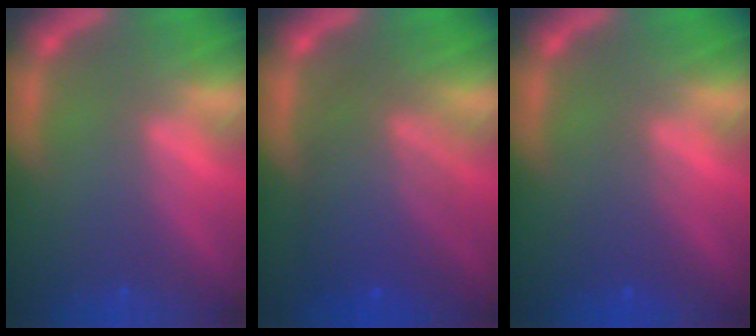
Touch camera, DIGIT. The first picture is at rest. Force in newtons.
{"total": 7.5}
{"total": 2.0}